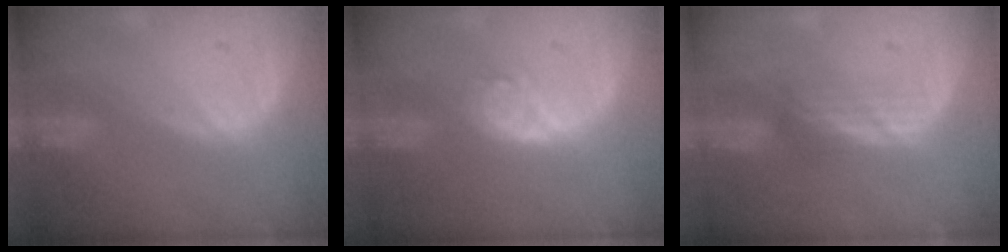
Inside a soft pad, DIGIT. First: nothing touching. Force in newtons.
{"total": 4.0, "press": 3.6, "slide": 1.9}
{"total": 2.3, "press": 2.2, "slide": 0.6}